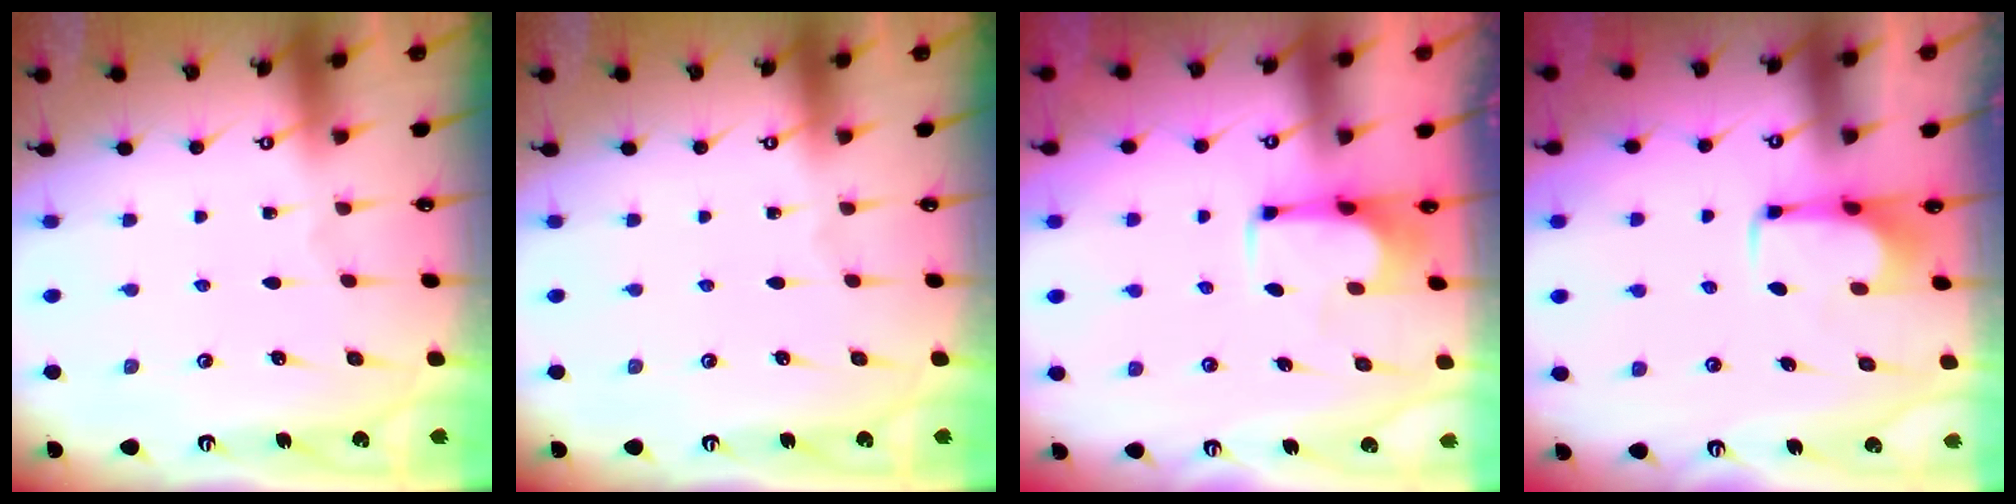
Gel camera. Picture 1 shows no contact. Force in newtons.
{"total": 0.0}
{"total": 3.7, "press": 3.6, "slide": 1.0}
{"total": 1.9, "press": 1.9, "slide": 0.2}